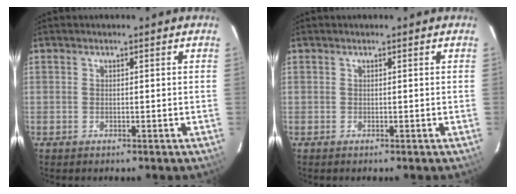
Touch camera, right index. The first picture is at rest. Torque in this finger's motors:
{"motor_torque": [0.05, 0.04, -0.08, 0.00]}